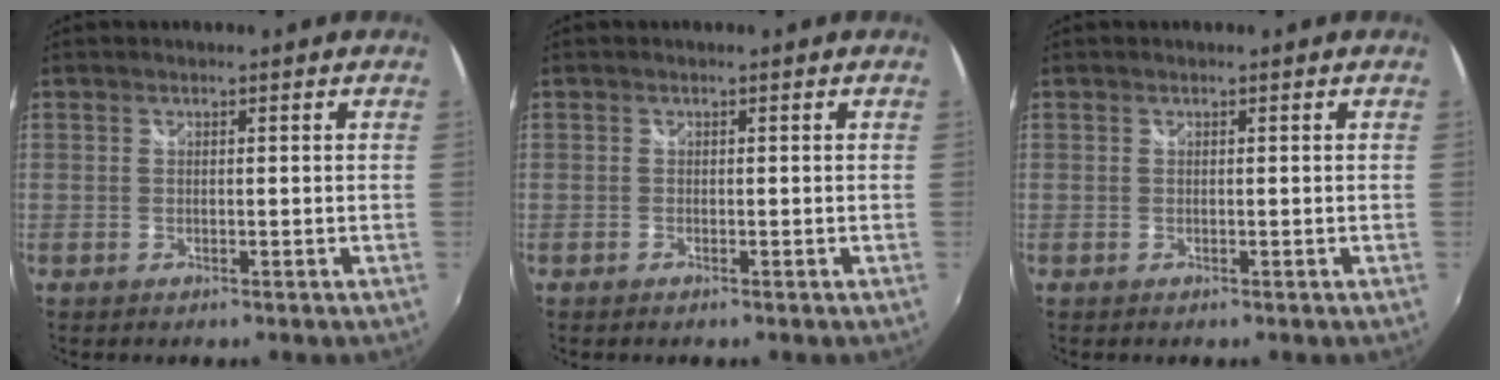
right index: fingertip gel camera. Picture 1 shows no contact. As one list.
[{"total": 0.0}, {"total": 0.0}]